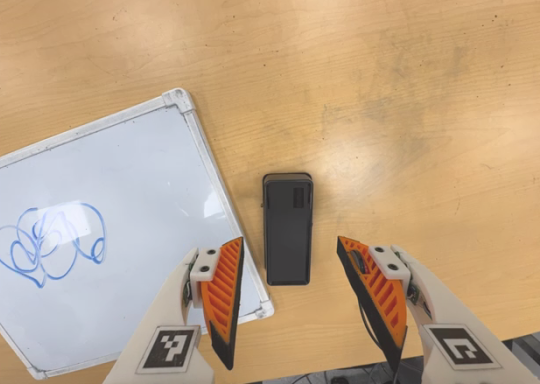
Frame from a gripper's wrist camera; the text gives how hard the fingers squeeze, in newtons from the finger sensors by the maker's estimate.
{"total": 0.0}